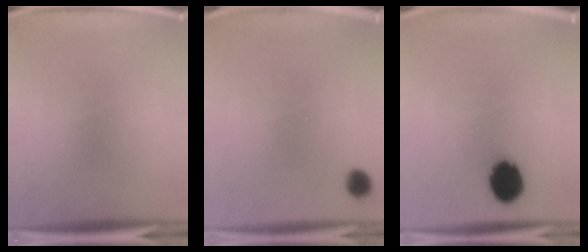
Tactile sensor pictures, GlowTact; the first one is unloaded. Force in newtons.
{"total": 2.2}
{"total": 9.6}